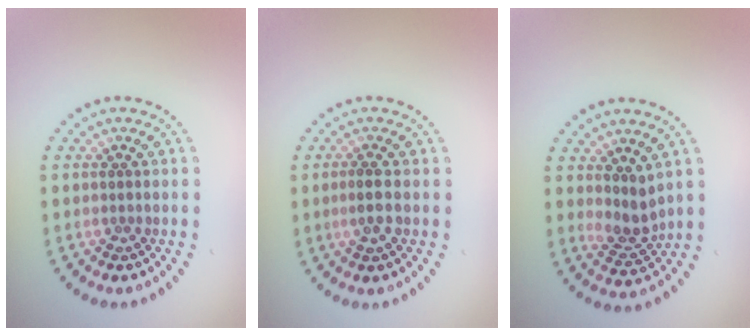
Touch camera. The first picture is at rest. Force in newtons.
{"total": 1.7, "press": 1.6, "slide": 0.5}
{"total": 2.6, "press": 2.1, "slide": 1.5}